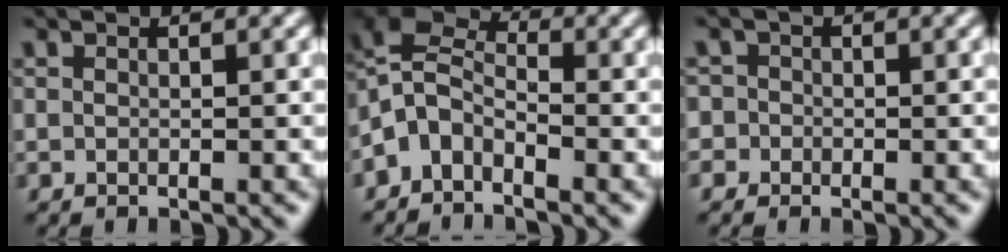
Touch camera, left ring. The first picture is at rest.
{"total": 4.3, "force": [-2.4, 2.6, 2.5], "torque": [-0.050, 0.007, -0.066]}
{"total": 2.3, "force": [-0.5, 2.2, 0.3], "torque": [0.017, 0.016, -0.036]}